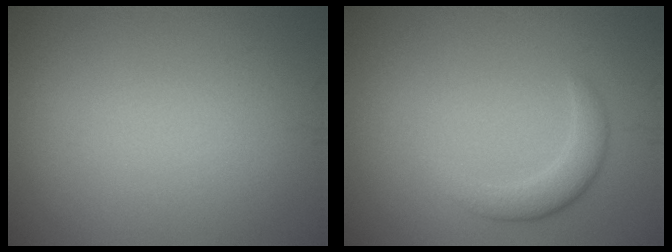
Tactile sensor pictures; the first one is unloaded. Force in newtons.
{"total": 2.5, "press": 2.5, "slide": 0.1}